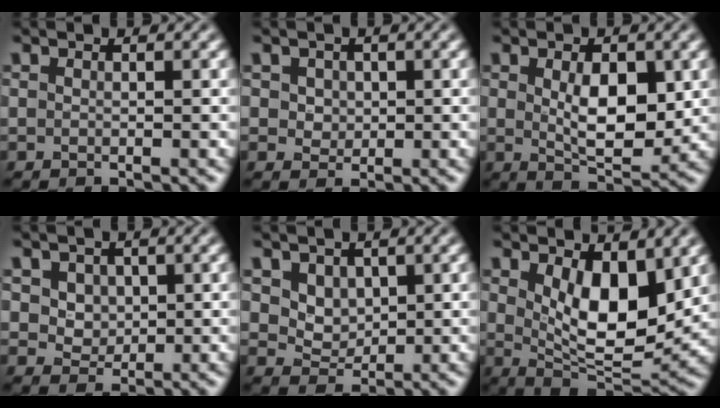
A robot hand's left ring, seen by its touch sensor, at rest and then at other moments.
{"total": 2.4, "force": [0.9, 1.9, 1.1], "torque": [-0.027, 0.008, 0.022]}
{"total": 5.3, "force": [0.5, 2.7, 4.5], "torque": [-0.074, -0.007, 0.016]}
{"total": 3.6, "force": [1.5, 2.9, 1.7], "torque": [-0.042, 0.001, 0.034]}
{"total": 2.6, "force": [1.1, 2.0, 1.2], "torque": [-0.033, -0.017, 0.032]}
{"total": 7.2, "force": [2.0, 3.5, 6.0], "torque": [-0.104, -0.019, 0.040]}